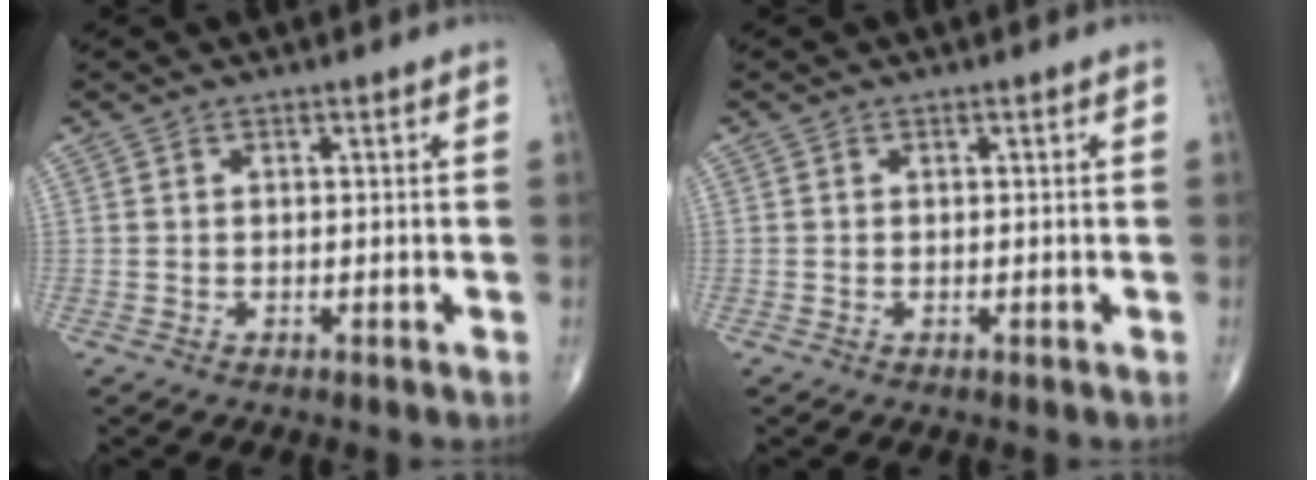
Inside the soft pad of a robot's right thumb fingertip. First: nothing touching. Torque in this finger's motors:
{"motor_torque": [-0.29, -0.03, -0.26, -0.14, 0.00]}